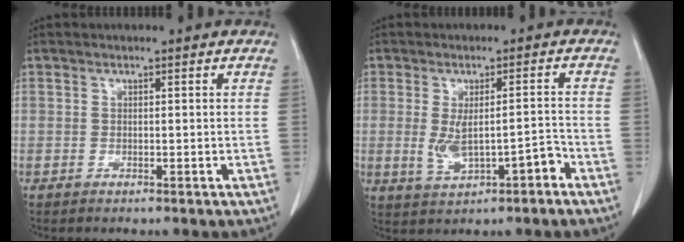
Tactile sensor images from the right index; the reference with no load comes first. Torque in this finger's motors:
{"motor_torque": [0.22, -0.03, 0.13, 0.06]}